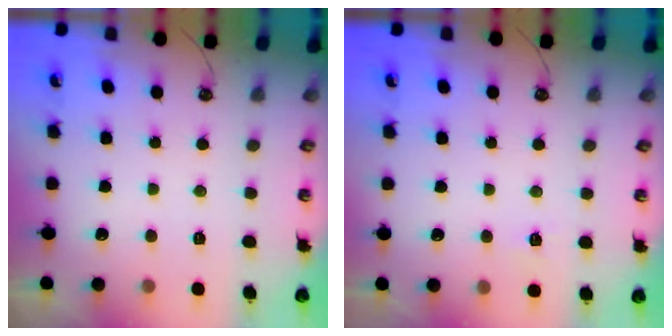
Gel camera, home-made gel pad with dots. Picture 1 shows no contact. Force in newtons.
{"total": 4.3, "press": 4.3, "slide": 0.4}